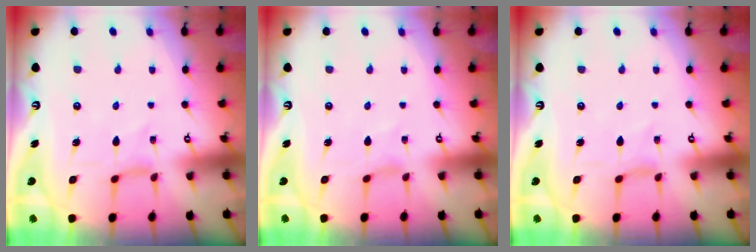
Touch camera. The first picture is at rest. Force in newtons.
{"total": 0.6, "press": 0.5, "slide": 0.2}
{"total": 0.0}